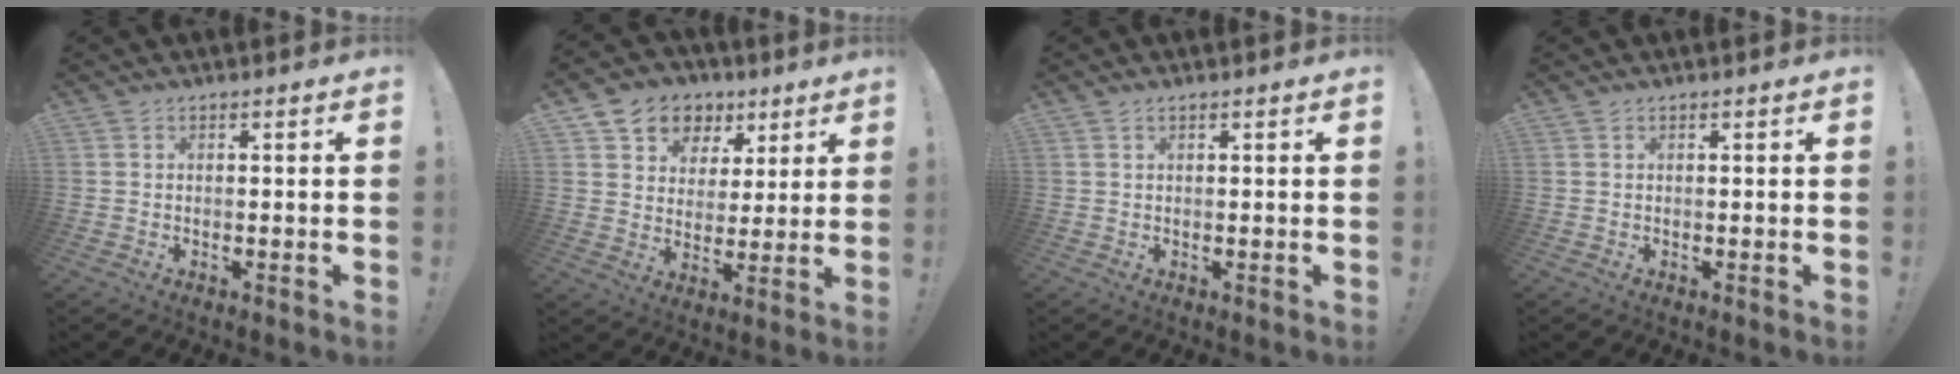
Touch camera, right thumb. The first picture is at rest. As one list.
[{"total": 8.5, "force": [4.2, 7.2, 1.5], "torque": [-0.028, -0.032, 0.086]}, {"total": 0.9, "force": [0.5, 0.2, 0.6], "torque": [-0.020, 0.003, 0.011]}, {"total": 0.0}]